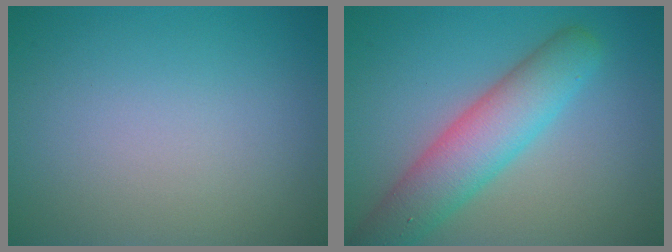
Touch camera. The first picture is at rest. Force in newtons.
{"total": 6.2, "press": 6.2, "slide": 0.3}